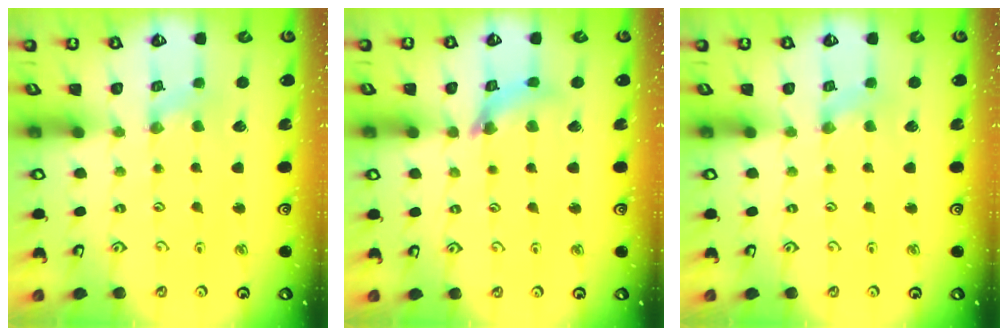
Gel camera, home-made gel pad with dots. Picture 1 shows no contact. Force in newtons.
{"total": 8.0, "press": 7.9, "slide": 0.8}
{"total": 0.9, "press": 0.9, "slide": 0.3}